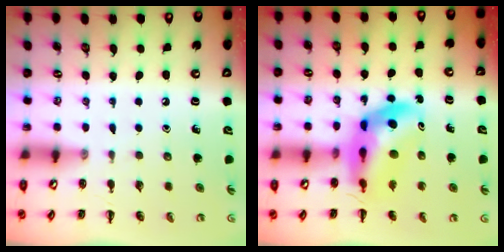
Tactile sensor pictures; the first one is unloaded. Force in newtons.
{"total": 10.6, "press": 10.1, "slide": 3.1}